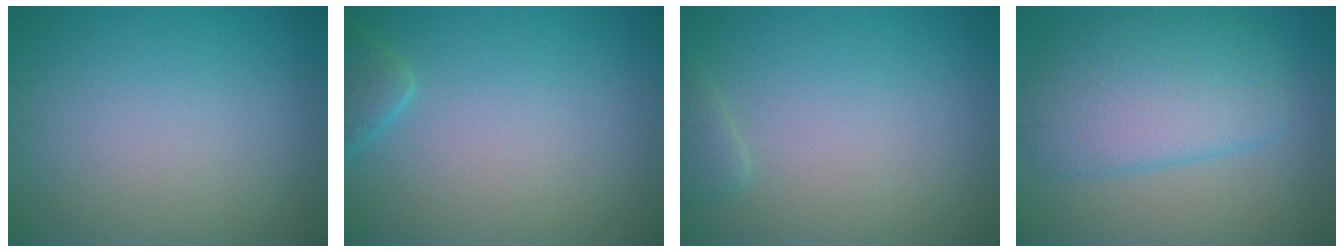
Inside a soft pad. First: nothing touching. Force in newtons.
{"total": 1.9, "press": 1.9, "slide": 0.2}
{"total": 1.2, "press": 1.2, "slide": 0.1}
{"total": 6.5, "press": 6.5, "slide": 0.2}